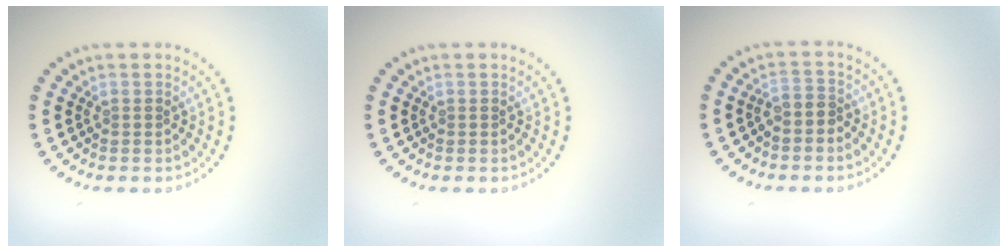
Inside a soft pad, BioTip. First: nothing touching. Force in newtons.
{"total": 0.0}
{"total": 1.4, "press": 1.0, "slide": 0.9}